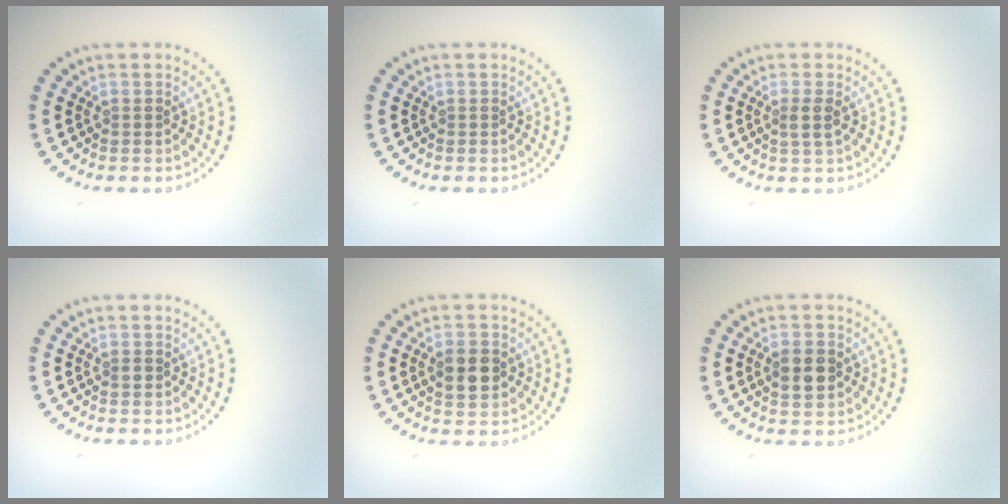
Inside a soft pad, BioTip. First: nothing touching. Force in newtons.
{"total": 0.0}
{"total": 1.6, "press": 1.4, "slide": 0.7}
{"total": 0.7, "press": 0.7, "slide": 0.1}
{"total": 3.7, "press": 3.7, "slide": 0.1}
{"total": 2.9, "press": 2.9, "slide": 0.1}